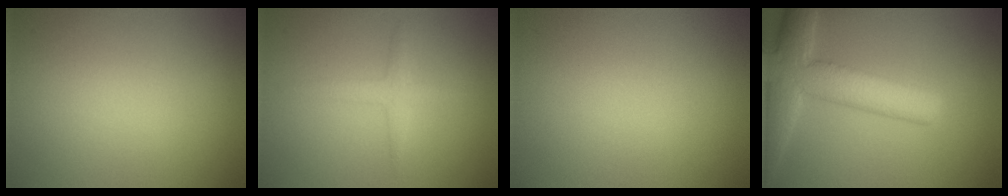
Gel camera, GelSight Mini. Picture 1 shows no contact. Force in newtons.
{"total": 1.6, "press": 1.6, "slide": 0.1}
{"total": 0.0}
{"total": 6.9, "press": 6.9, "slide": 0.4}